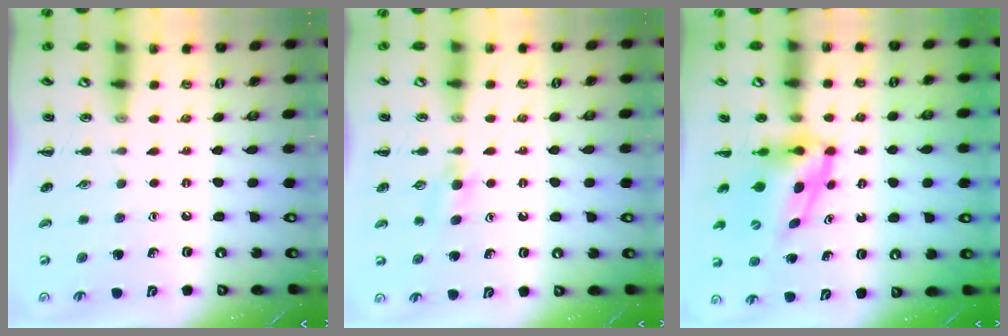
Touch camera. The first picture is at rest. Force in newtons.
{"total": 3.9, "press": 3.6, "slide": 1.3}
{"total": 5.5, "press": 5.4, "slide": 1.3}